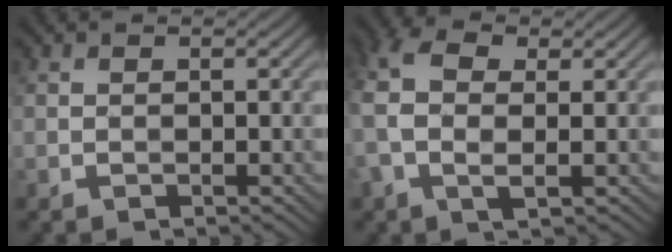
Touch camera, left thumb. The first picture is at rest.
{"total": 7.2, "force": [0.9, 4.1, 5.8], "torque": [-0.157, 0.010, 0.006]}